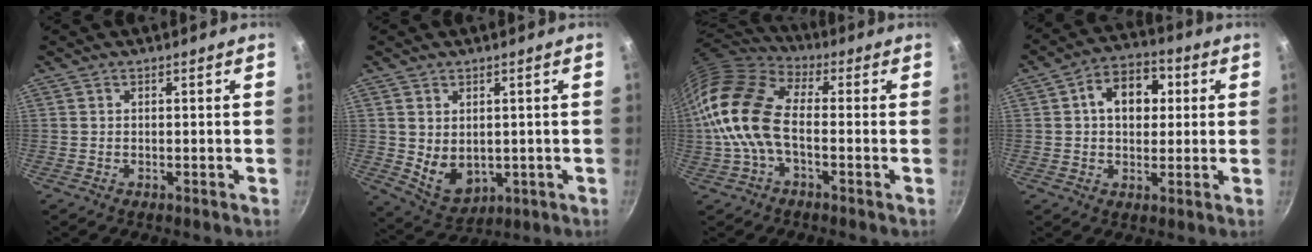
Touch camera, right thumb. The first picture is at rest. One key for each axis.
{"total": 7.5, "fx": 0.5, "fy": 5.5, "fz": 5.1, "tx": -0.070, "ty": -0.019, "tz": 0.032}
{"total": 15.1, "fx": -1.7, "fy": 8.4, "fz": 12.5, "tx": -0.236, "ty": 0.029, "tz": -0.051}
{"total": 10.6, "fx": 2.1, "fy": 7.5, "fz": 7.2, "tx": -0.069, "ty": 0.012, "tz": 0.019}